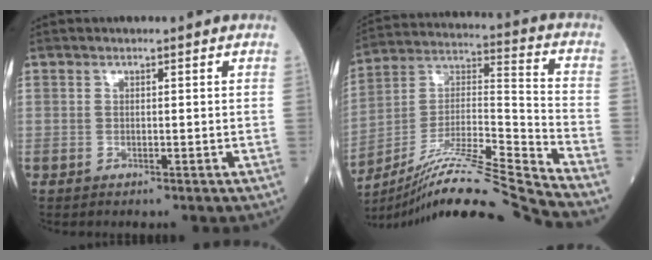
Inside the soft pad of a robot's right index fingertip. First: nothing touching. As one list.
[{"total": 20.7, "force": [-18.4, -2.6, 9.1], "torque": [-0.186, 0.005, -0.326]}]